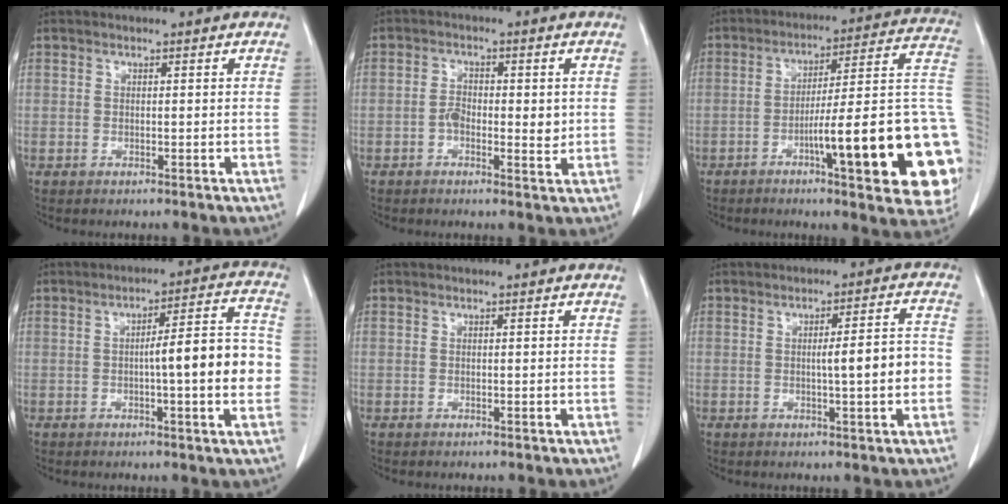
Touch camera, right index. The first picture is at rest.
{"total": 4.5, "force": [-0.3, 2.2, 3.9], "torque": [-0.059, 0.004, -0.006]}
{"total": 24.0, "force": [-6.5, 2.2, 23.0], "torque": [-0.202, 0.016, -0.086]}
{"total": 10.3, "force": [-1.2, 1.0, 10.2], "torque": [-0.133, 0.021, -0.019]}
{"total": 0.0}
{"total": 6.0, "force": [-0.9, 0.2, 6.0], "torque": [-0.085, 0.007, -0.012]}